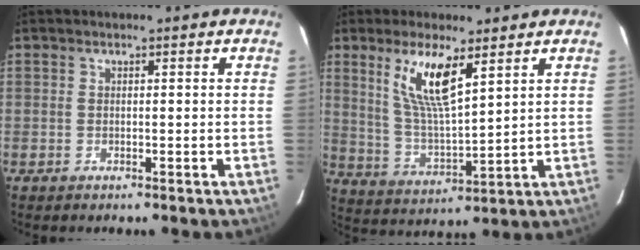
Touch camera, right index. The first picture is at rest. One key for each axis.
{"total": 11.0, "fx": 5.8, "fy": 2.5, "fz": 9.0, "tx": -0.173, "ty": -0.004, "tz": 0.122}